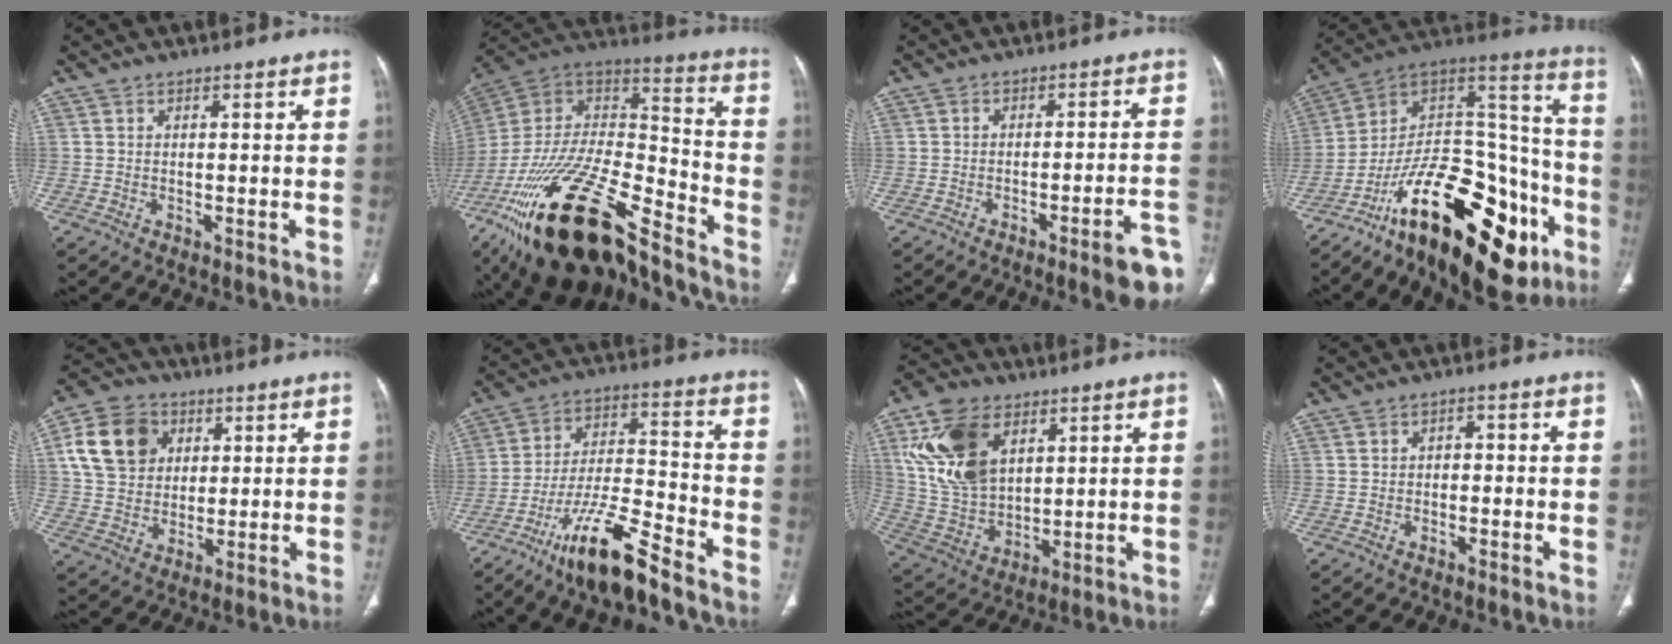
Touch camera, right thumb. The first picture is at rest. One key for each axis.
{"total": 33.3, "fx": -21.9, "fy": 12.4, "fz": 21.8, "tx": -0.416, "ty": 0.036, "tz": -0.377}
{"total": 8.9, "fx": -5.2, "fy": 0.9, "fz": 7.2, "tx": -0.084, "ty": 0.027, "tz": -0.065}
{"total": 31.2, "fx": -15.6, "fy": 13.8, "fz": 23.2, "tx": -0.316, "ty": 0.086, "tz": -0.247}
{"total": 13.3, "fx": 4.2, "fy": 10.6, "fz": 6.8, "tx": -0.111, "ty": 0.003, "tz": 0.075}
{"total": 14.6, "fx": -10.6, "fy": 2.6, "fz": 9.7, "tx": -0.182, "ty": 0.064, "tz": -0.191}
{"total": 17.4, "fx": 7.0, "fy": 11.1, "fz": 11.5, "tx": -0.203, "ty": -0.020, "tz": 0.147}
{"total": 1.7, "fx": -0.4, "fy": 1.4, "fz": 0.9, "tx": -0.003, "ty": 0.007, "tz": -0.013}